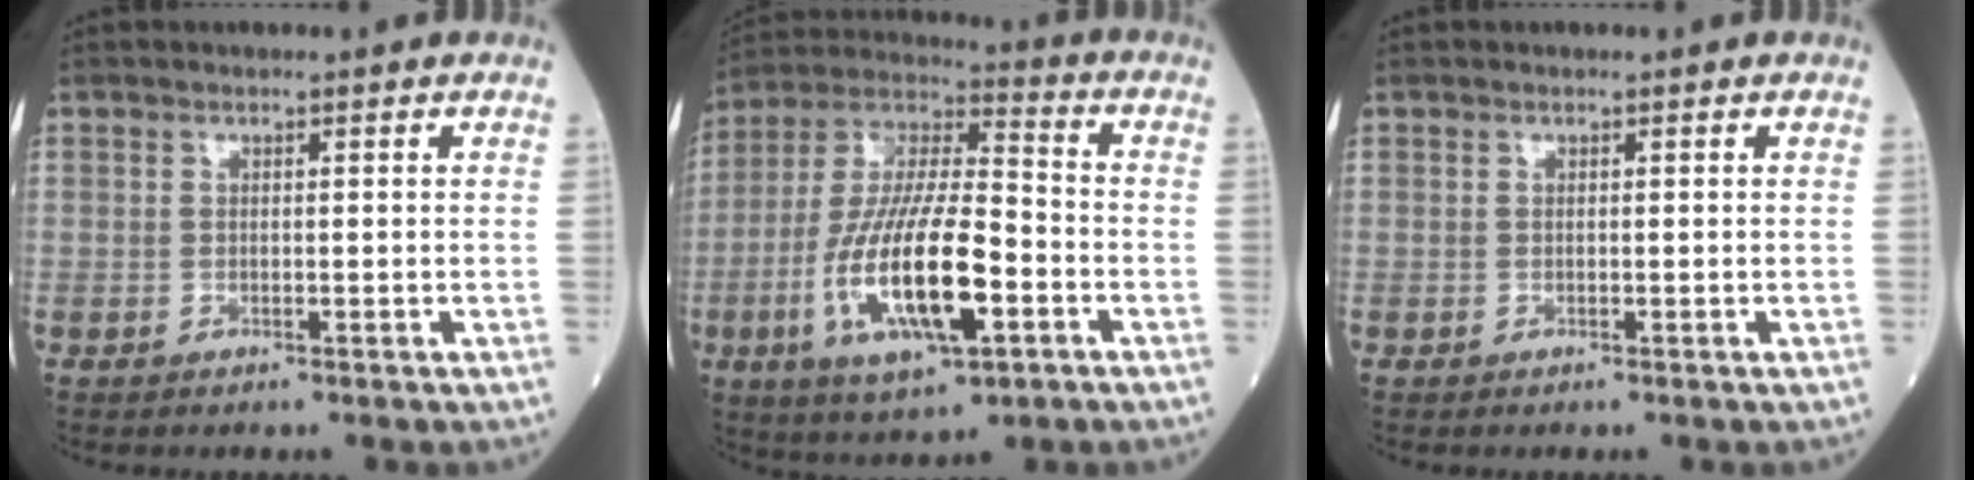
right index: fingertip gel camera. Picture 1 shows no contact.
{"total": 18.6, "force": [-5.6, 4.9, 17.0], "torque": [-0.347, -0.011, -0.097]}
{"total": 0.0}